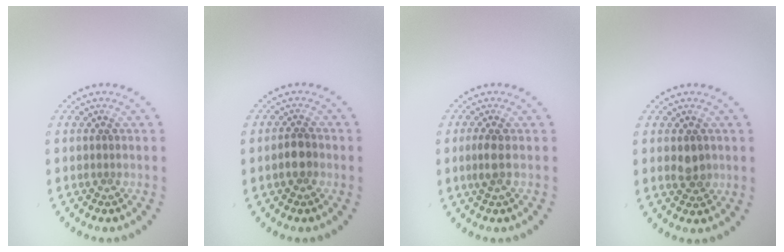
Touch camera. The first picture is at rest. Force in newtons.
{"total": 1.9, "press": 1.8, "slide": 0.7}
{"total": 1.3, "press": 1.1, "slide": 0.5}
{"total": 1.9, "press": 1.8, "slide": 0.3}